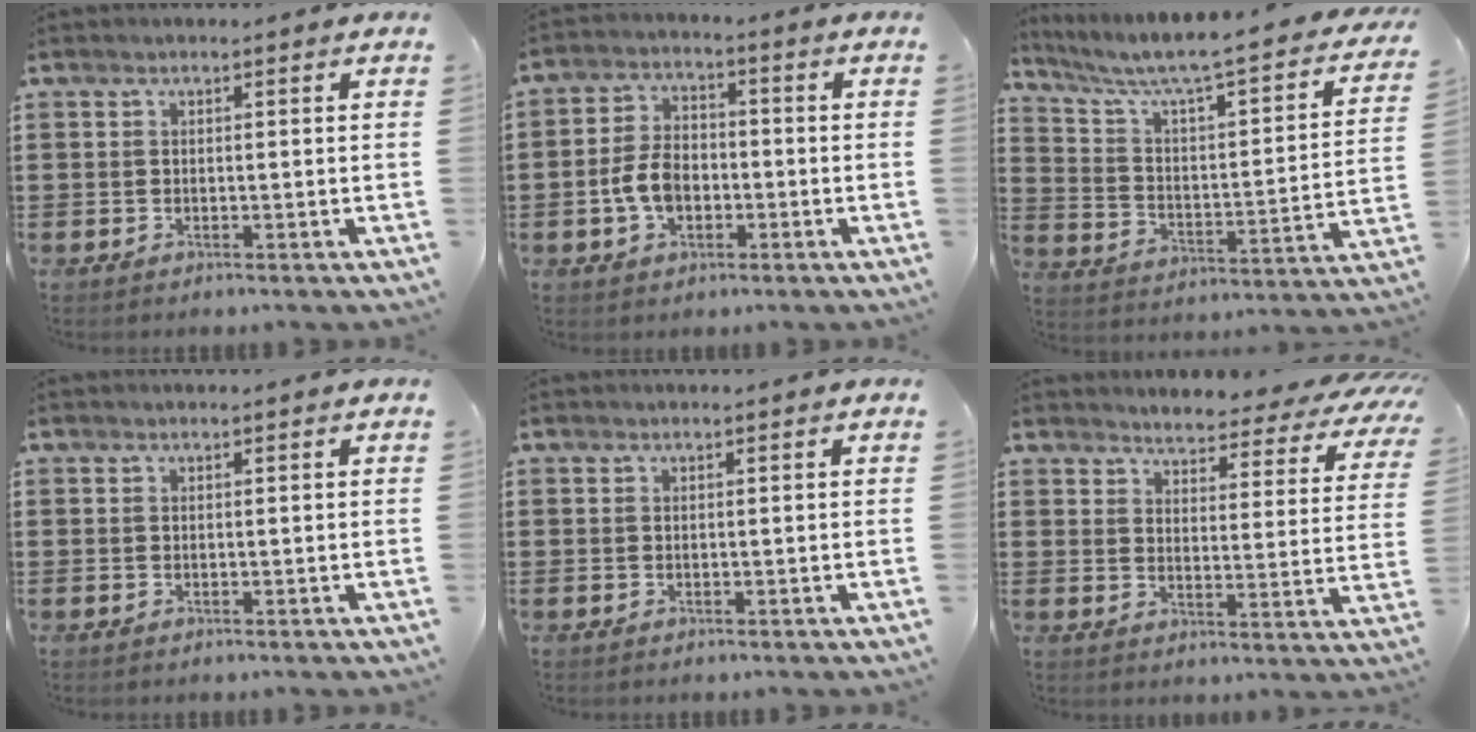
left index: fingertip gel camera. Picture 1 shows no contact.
{"total": 6.4, "force": [-1.7, 4.2, 4.5], "torque": [-0.109, 0.005, -0.037]}
{"total": 5.8, "force": [4.4, 0.4, 3.8], "torque": [-0.094, -0.044, 0.063]}
{"total": 0.0}
{"total": 0.0}
{"total": 3.7, "force": [3.6, 0.2, 0.5], "torque": [-0.026, -0.034, 0.057]}